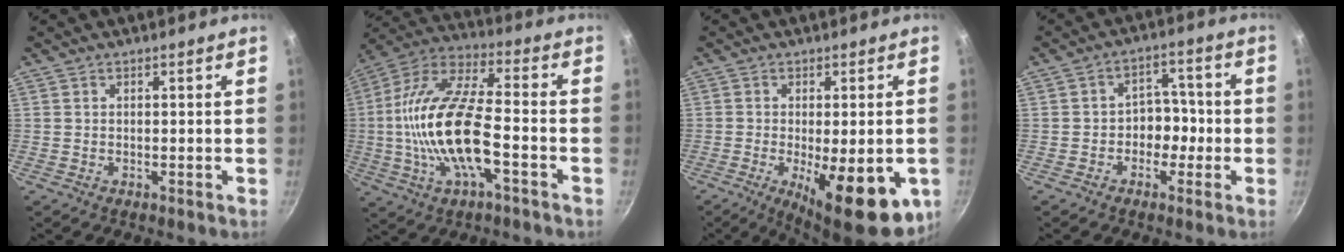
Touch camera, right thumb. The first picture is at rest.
{"total": 19.6, "force": [-3.9, 7.4, 17.8], "torque": [-0.345, 0.033, -0.089]}
{"total": 16.0, "force": [-4.9, 5.4, 14.3], "torque": [-0.178, -0.010, -0.059]}
{"total": 5.9, "force": [-1.7, 4.7, 3.1], "torque": [0.010, 0.030, -0.030]}